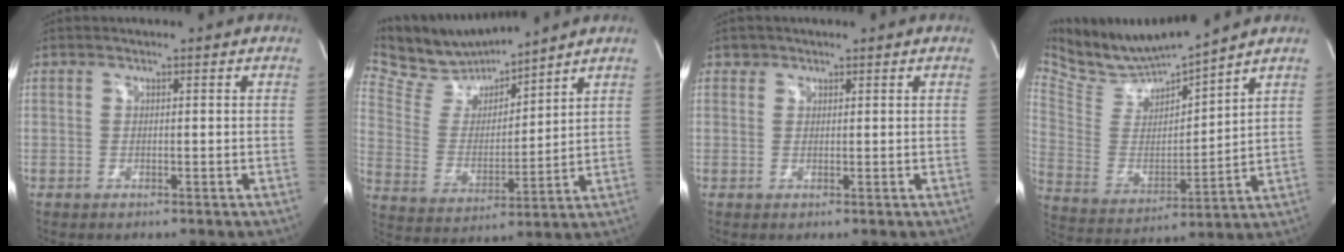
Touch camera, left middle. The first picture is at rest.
{"total": 9.8, "force": [9.6, 0.2, 1.7], "torque": [-0.058, 0.003, 0.204]}
{"total": 1.0, "force": [0.7, 0.7, -0.1], "torque": [0.008, 0.004, 0.009]}
{"total": 11.4, "force": [11.0, -0.4, 3.0], "torque": [-0.075, -0.009, 0.229]}